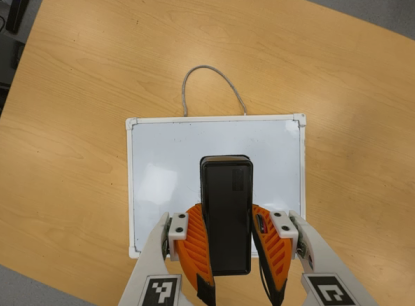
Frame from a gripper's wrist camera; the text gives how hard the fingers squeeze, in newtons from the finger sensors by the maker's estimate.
{"total": 6.4, "left": 5.6, "right": 7.2}